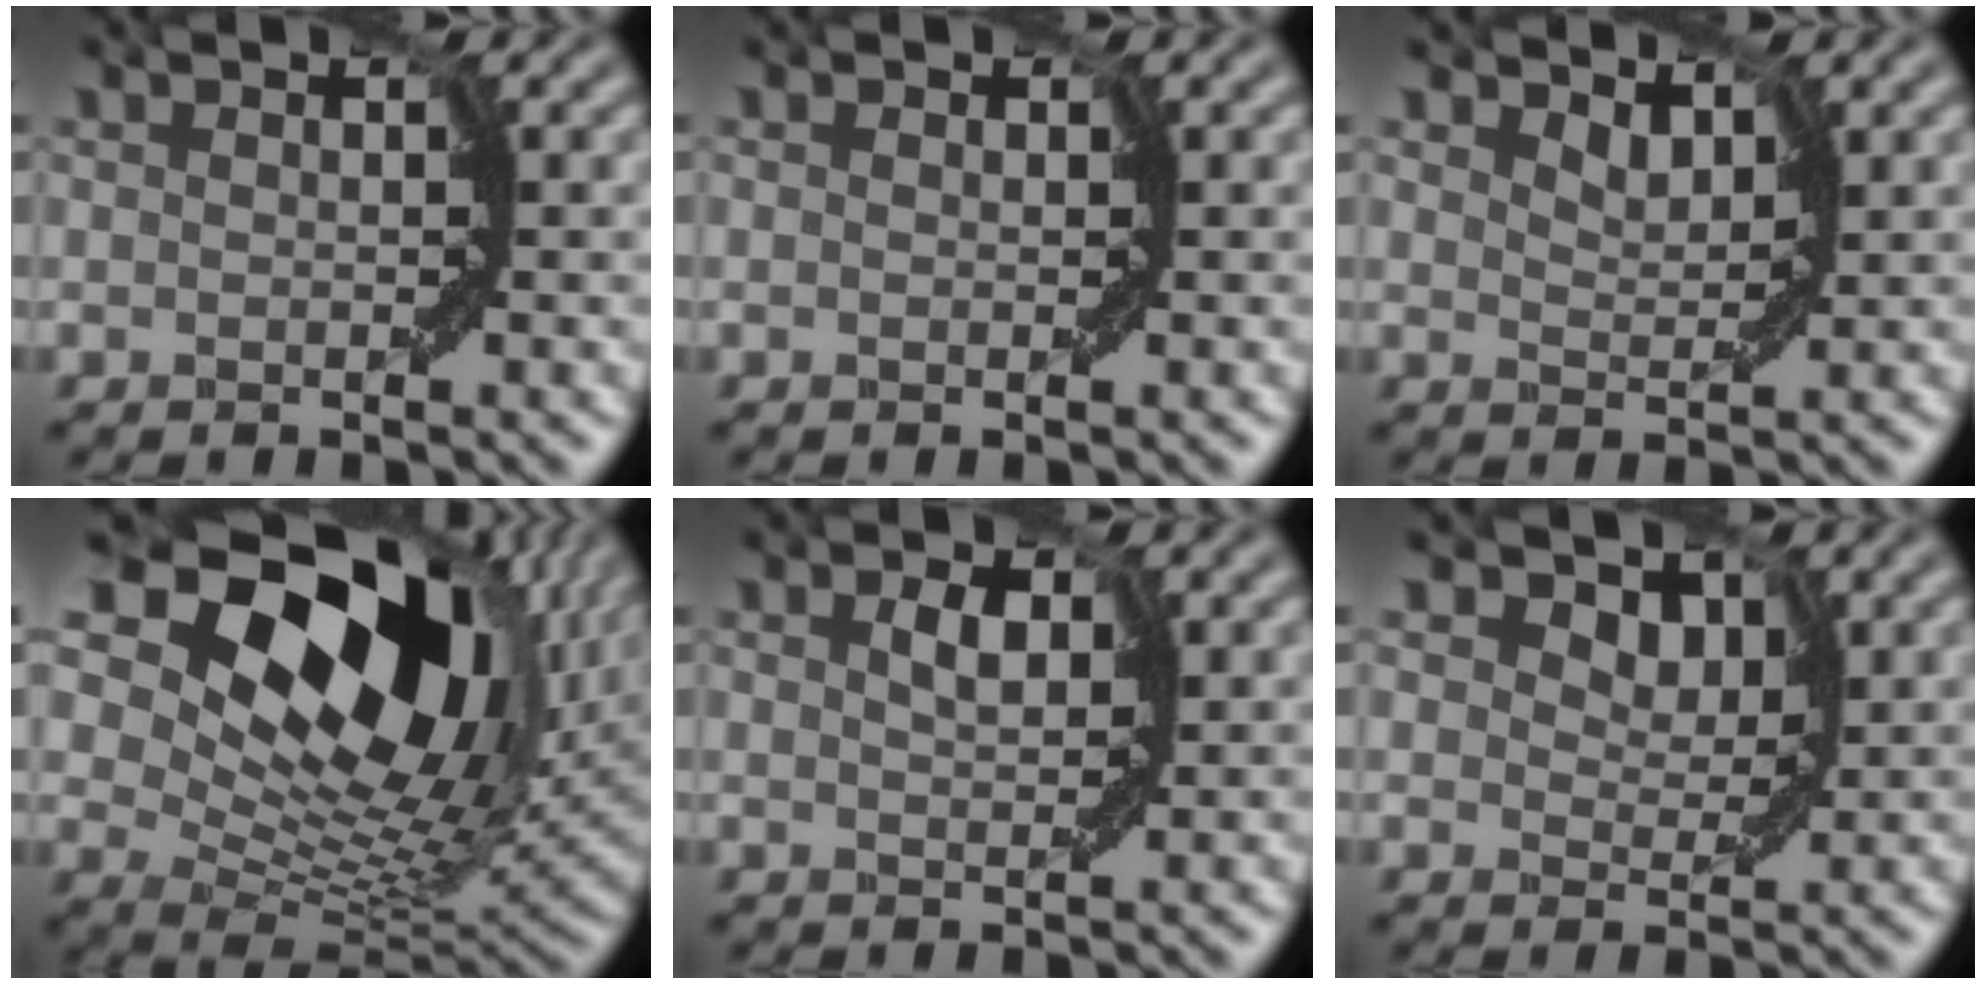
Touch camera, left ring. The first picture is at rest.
{"total": 0.0}
{"total": 1.5, "force": [1.4, 0.6, 0.2], "torque": [-0.010, -0.004, 0.026]}
{"total": 17.5, "force": [8.4, 10.2, 11.5], "torque": [-0.201, 0.020, 0.145]}
{"total": 1.5, "force": [0.8, 0.8, 1.0], "torque": [-0.015, 0.000, 0.012]}
{"total": 5.1, "force": [2.7, 3.3, 2.8], "torque": [-0.034, 0.011, 0.010]}